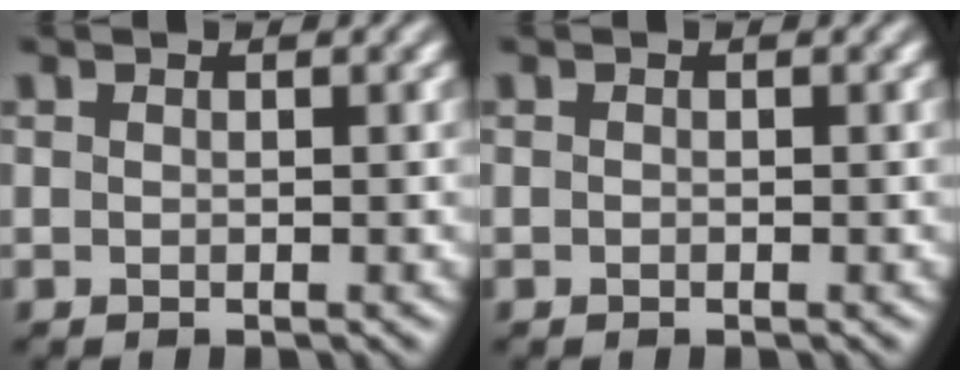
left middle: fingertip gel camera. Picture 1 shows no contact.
{"total": 0.0}